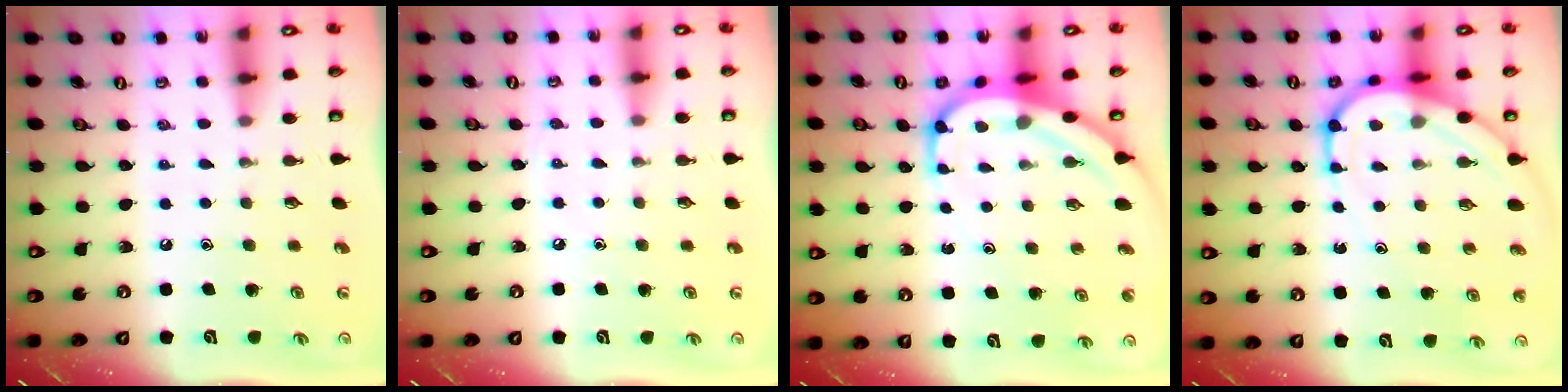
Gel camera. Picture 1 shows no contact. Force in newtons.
{"total": 3.0, "press": 3.0, "slide": 0.4}
{"total": 9.8, "press": 9.7, "slide": 1.0}
{"total": 10.9, "press": 10.8, "slide": 1.0}